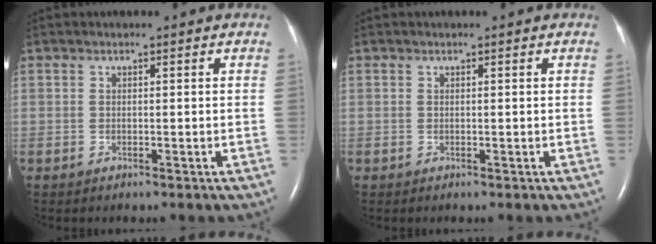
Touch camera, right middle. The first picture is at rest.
{"total": 0.0}